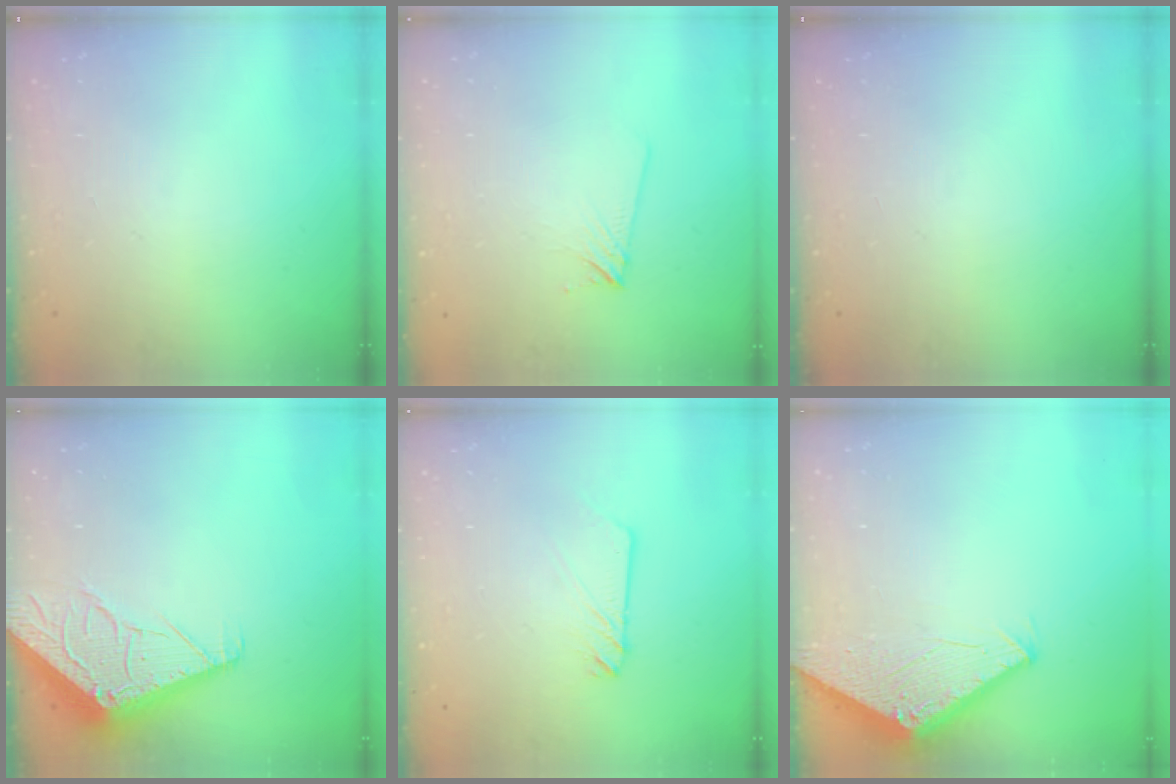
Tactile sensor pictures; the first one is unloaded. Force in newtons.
{"total": 5.0, "press": 5.0, "slide": 0.8}
{"total": 0.0}
{"total": 6.5, "press": 6.5, "slide": 0.7}
{"total": 3.0, "press": 3.0, "slide": 0.2}
{"total": 2.8, "press": 2.8, "slide": 0.2}